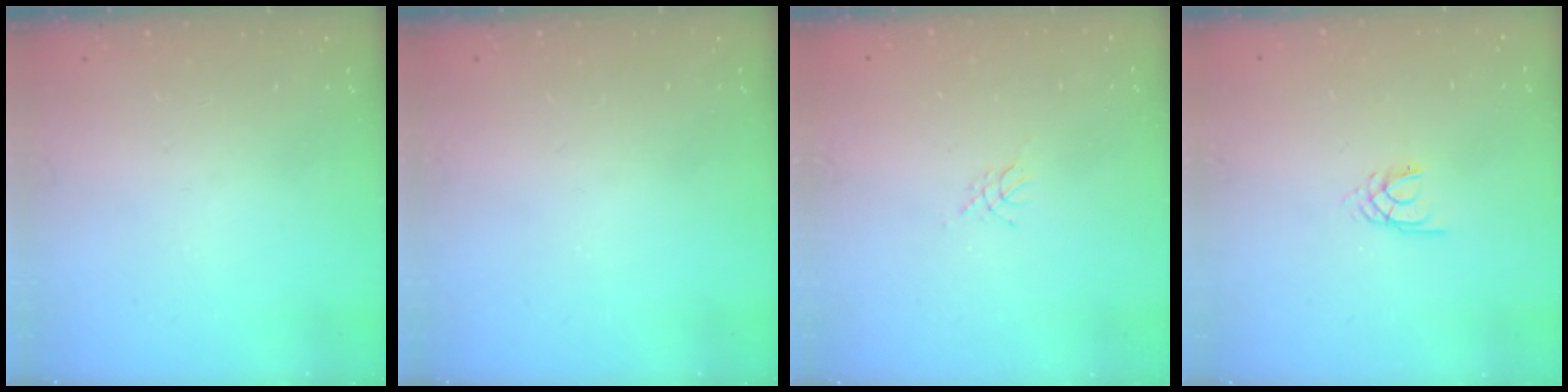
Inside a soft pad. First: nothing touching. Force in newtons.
{"total": 0.0}
{"total": 3.2, "press": 3.1, "slide": 0.6}
{"total": 1.7, "press": 1.7, "slide": 0.3}